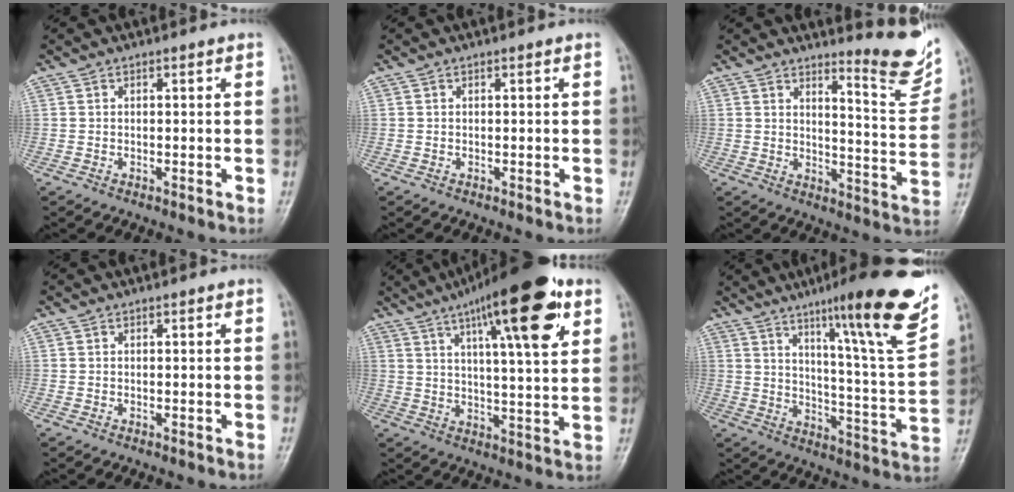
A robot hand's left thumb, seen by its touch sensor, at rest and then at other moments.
{"total": 0.0}
{"total": 11.0, "force": [8.9, 1.8, 6.2], "torque": [-0.058, -0.087, 0.112]}
{"total": 0.0}
{"total": 19.8, "force": [9.8, 4.8, 16.5], "torque": [-0.229, -0.019, 0.145]}
{"total": 22.9, "force": [13.9, 2.4, 18.1], "torque": [-0.233, -0.063, 0.204]}